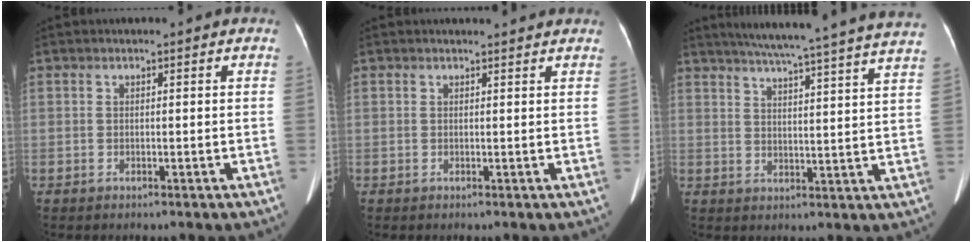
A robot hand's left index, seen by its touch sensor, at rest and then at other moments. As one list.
[{"total": 2.3, "force": [2.3, 0.5, 0.2], "torque": [-0.009, 0.015, 0.024]}, {"total": 24.2, "force": [21.6, -1.2, 10.9], "torque": [-0.169, -0.029, 0.270]}]